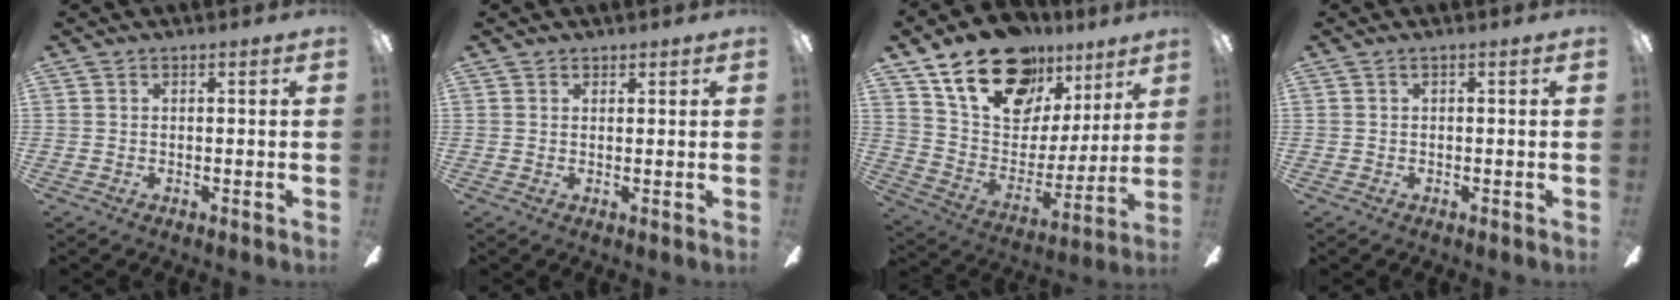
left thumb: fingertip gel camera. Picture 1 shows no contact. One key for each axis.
{"total": 1.2, "fx": 1.0, "fy": 0.6, "fz": -0.1, "tx": 0.010, "ty": -0.003, "tz": 0.018}
{"total": 22.2, "fx": 15.1, "fy": 12.7, "fz": 10.1, "tx": -0.175, "ty": -0.083, "tz": 0.277}
{"total": 0.0}